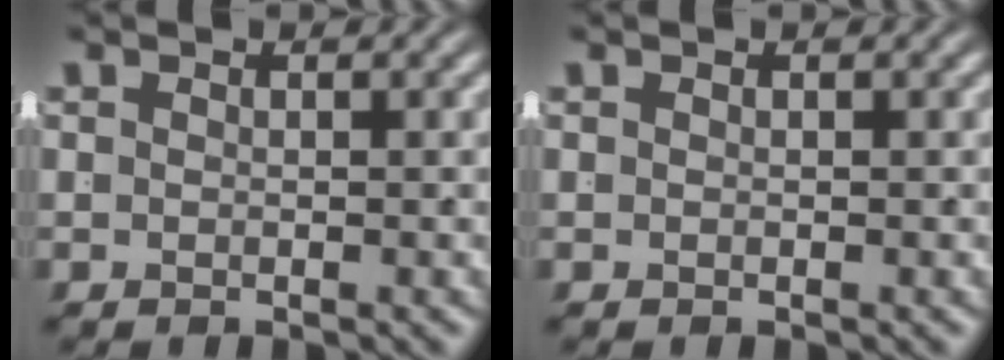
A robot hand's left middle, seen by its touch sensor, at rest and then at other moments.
{"total": 0.0}